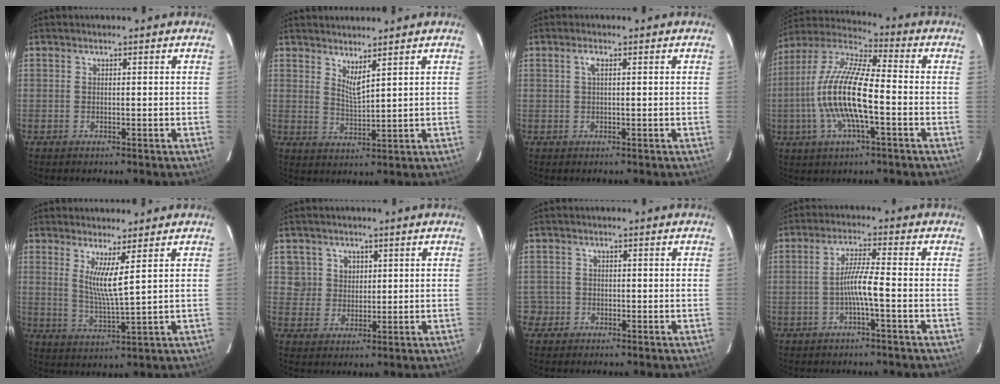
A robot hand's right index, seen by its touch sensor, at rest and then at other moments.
{"total": 3.6, "force": [2.9, 0.1, 2.0], "torque": [-0.035, -0.008, 0.049]}
{"total": 1.4, "force": [0.4, 0.3, 1.3], "torque": [-0.025, 0.004, 0.006]}
{"total": 15.9, "force": [-3.3, 4.2, 14.9], "torque": [-0.293, 0.000, -0.070]}
{"total": 5.7, "force": [2.8, -0.3, 5.0], "torque": [-0.095, -0.020, 0.049]}
{"total": 4.7, "force": [1.7, 4.4, 0.4], "torque": [0.014, 0.028, 0.037]}
{"total": 2.7, "force": [-1.1, 2.5, -0.2], "torque": [0.007, 0.020, -0.015]}
{"total": 4.8, "force": [-1.8, -0.4, 4.4], "torque": [-0.089, 0.005, -0.033]}